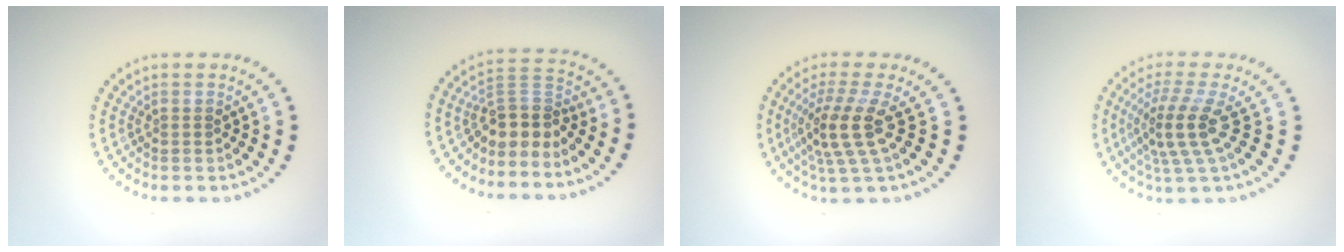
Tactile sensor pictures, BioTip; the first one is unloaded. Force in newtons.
{"total": 3.4, "press": 2.6, "slide": 2.2}
{"total": 3.9, "press": 2.9, "slide": 2.6}
{"total": 4.0, "press": 2.8, "slide": 2.7}